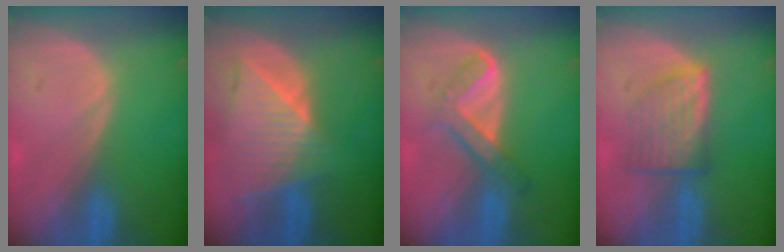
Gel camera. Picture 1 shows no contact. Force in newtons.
{"total": 9.2, "press": 8.2, "slide": 4.2}
{"total": 5.3, "press": 5.1, "slide": 1.6}
{"total": 6.4, "press": 5.9, "slide": 2.3}